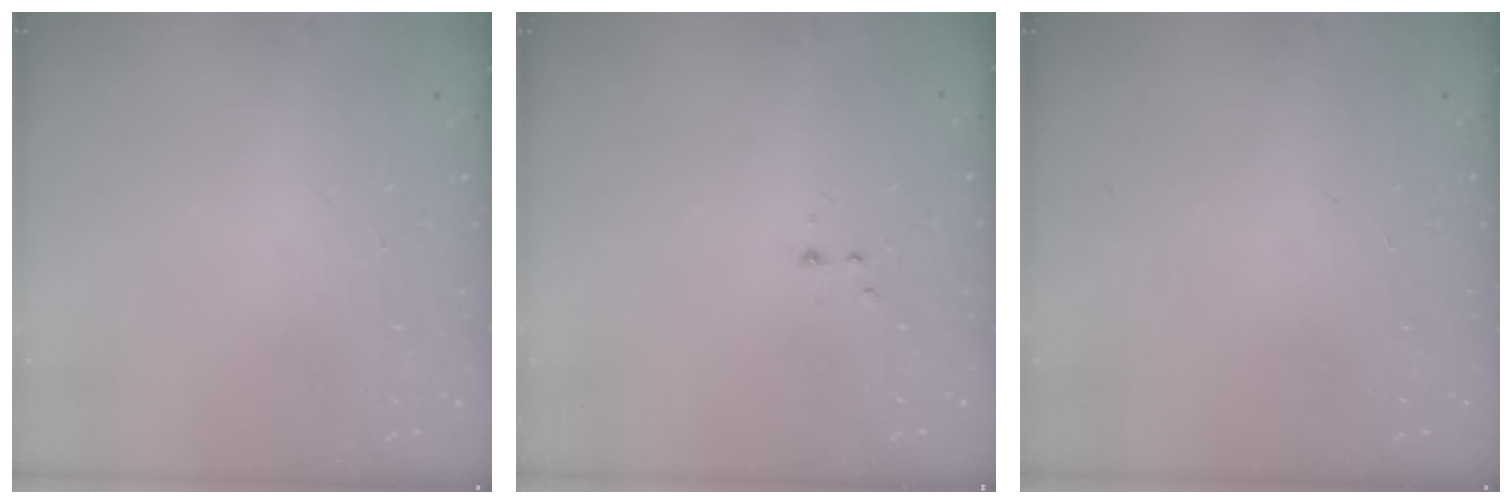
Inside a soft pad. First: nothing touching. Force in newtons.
{"total": 2.2, "press": 1.9, "slide": 1.0}
{"total": 0.0}